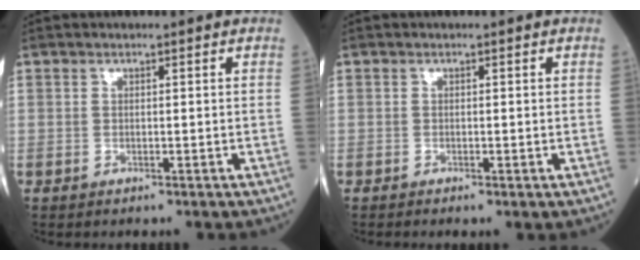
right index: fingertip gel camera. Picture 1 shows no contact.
{"total": 0.5, "force": [-0.3, 0.1, 0.4], "torque": [-0.007, -0.001, -0.007]}